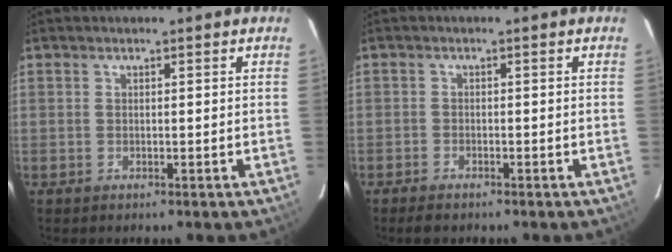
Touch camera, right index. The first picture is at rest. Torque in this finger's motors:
{"motor_torque": [0.20, -0.13, 0.01, 0.00]}